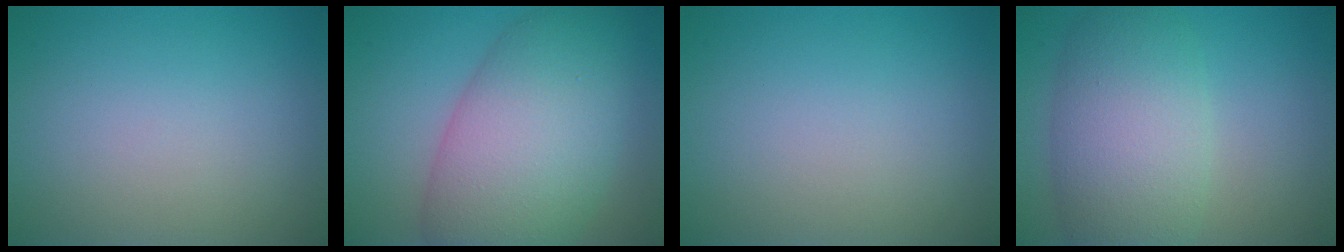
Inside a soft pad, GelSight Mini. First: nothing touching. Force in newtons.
{"total": 10.8, "press": 10.8, "slide": 0.3}
{"total": 0.0}
{"total": 7.9, "press": 7.9, "slide": 0.3}